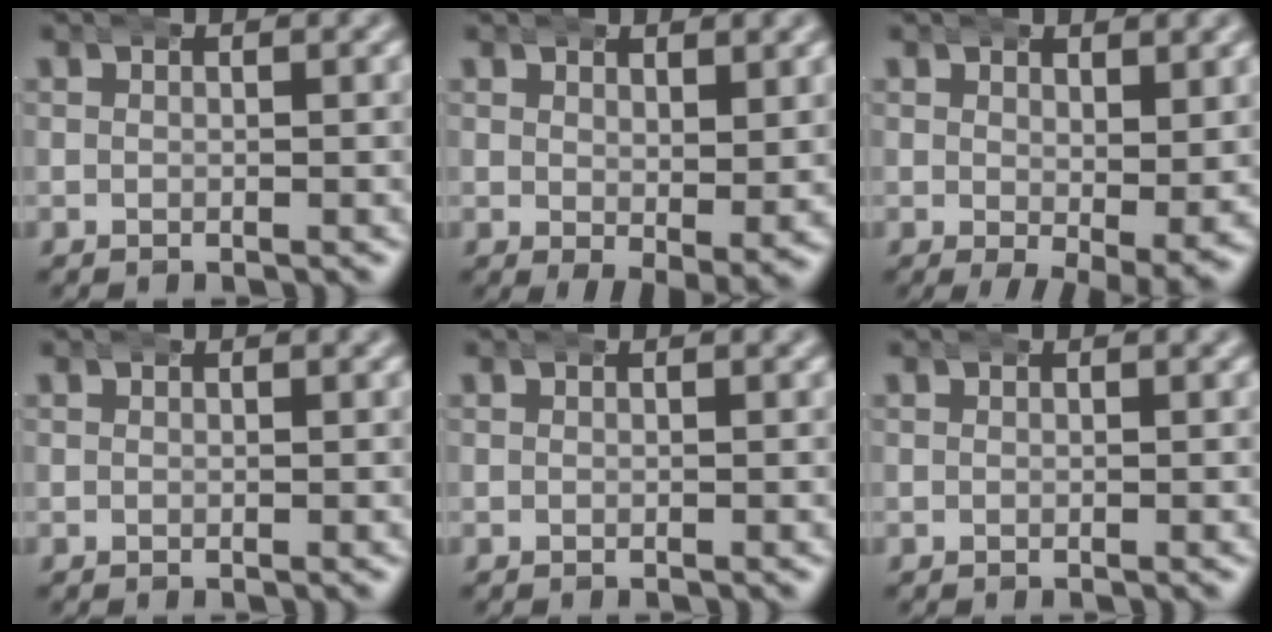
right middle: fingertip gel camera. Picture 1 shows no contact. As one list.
[{"total": 2.5, "force": [0.6, 0.8, 2.3], "torque": [-0.023, -0.019, 0.016]}, {"total": 3.1, "force": [-0.3, 1.1, 2.9], "torque": [-0.032, -0.026, 0.005]}, {"total": 0.0}, {"total": 0.0}, {"total": 0.0}]